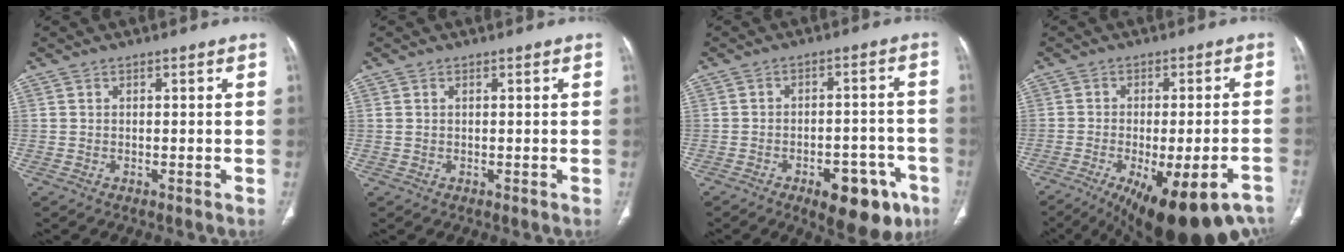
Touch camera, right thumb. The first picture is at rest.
{"total": 0.7, "force": [0.2, 0.4, 0.5], "torque": [-0.016, 0.010, 0.009]}
{"total": 13.3, "force": [-7.0, 6.4, 9.4], "torque": [-0.090, 0.036, -0.084]}
{"total": 20.9, "force": [-13.4, 6.3, 14.7], "torque": [-0.174, 0.023, -0.173]}